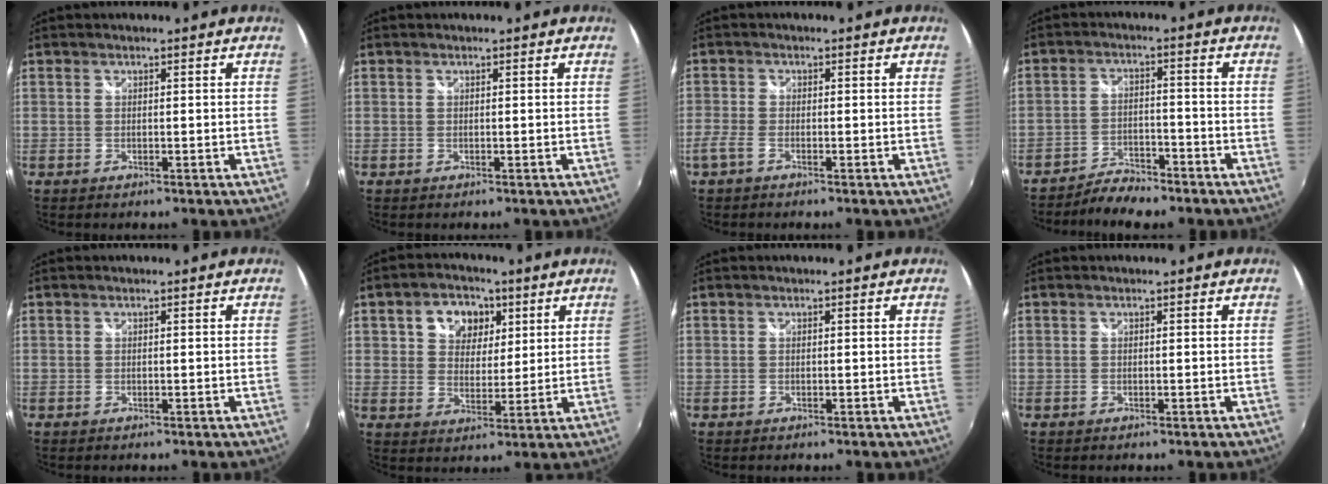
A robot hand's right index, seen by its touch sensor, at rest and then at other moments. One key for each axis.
{"total": 0.0}
{"total": 2.7, "fx": -1.9, "fy": 0.9, "fz": 1.7, "tx": -0.046, "ty": -0.003, "tz": -0.043}
{"total": 6.2, "fx": -5.6, "fy": 1.9, "fz": 1.9, "tx": -0.054, "ty": 0.002, "tz": -0.095}
{"total": 0.0}
{"total": 9.0, "fx": 3.6, "fy": 7.0, "fz": 4.5, "tx": -0.086, "ty": 0.022, "tz": 0.060}
{"total": 0.0}
{"total": 0.0}